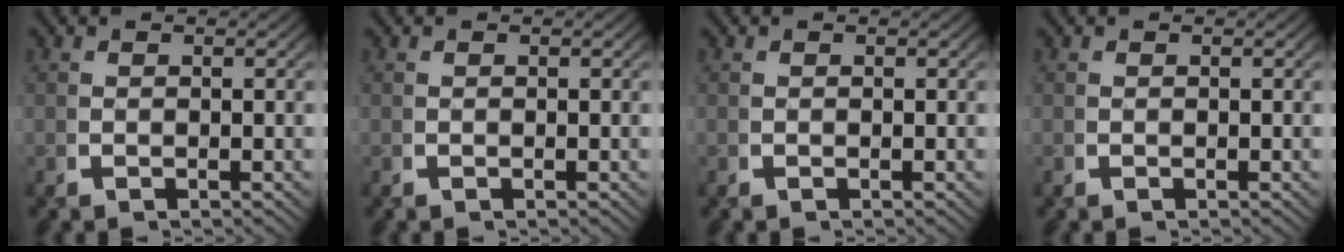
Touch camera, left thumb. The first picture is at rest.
{"total": 0.0}
{"total": 0.0}
{"total": 0.0}